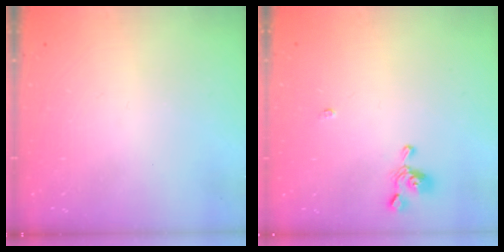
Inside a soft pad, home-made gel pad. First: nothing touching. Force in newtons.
{"total": 2.6, "press": 2.6, "slide": 0.3}